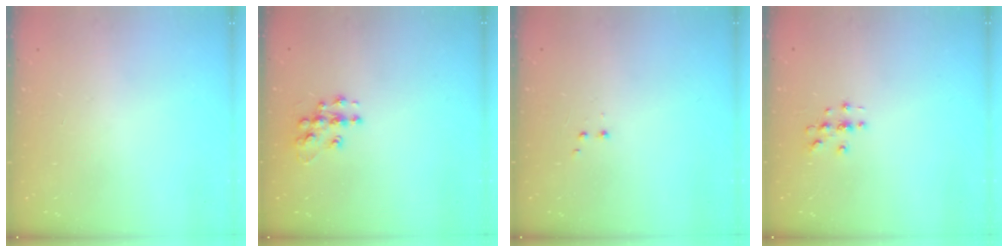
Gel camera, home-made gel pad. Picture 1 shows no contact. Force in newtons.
{"total": 9.4, "press": 9.4, "slide": 0.5}
{"total": 1.9, "press": 1.8, "slide": 0.5}
{"total": 2.9, "press": 2.9, "slide": 0.3}